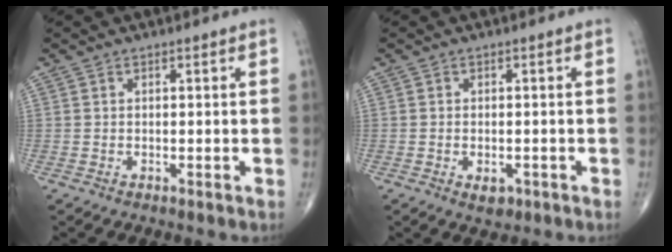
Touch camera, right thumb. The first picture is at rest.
{"total": 2.6, "force": [-1.1, 1.5, 1.8], "torque": [-0.020, 0.002, -0.010]}